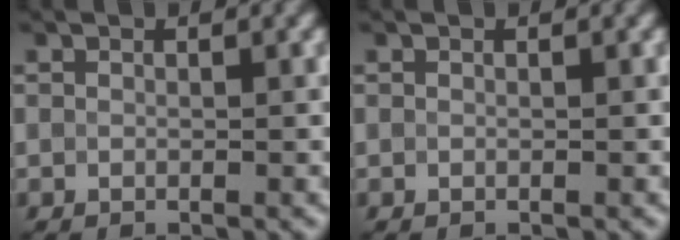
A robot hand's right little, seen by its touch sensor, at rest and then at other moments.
{"total": 0.0}